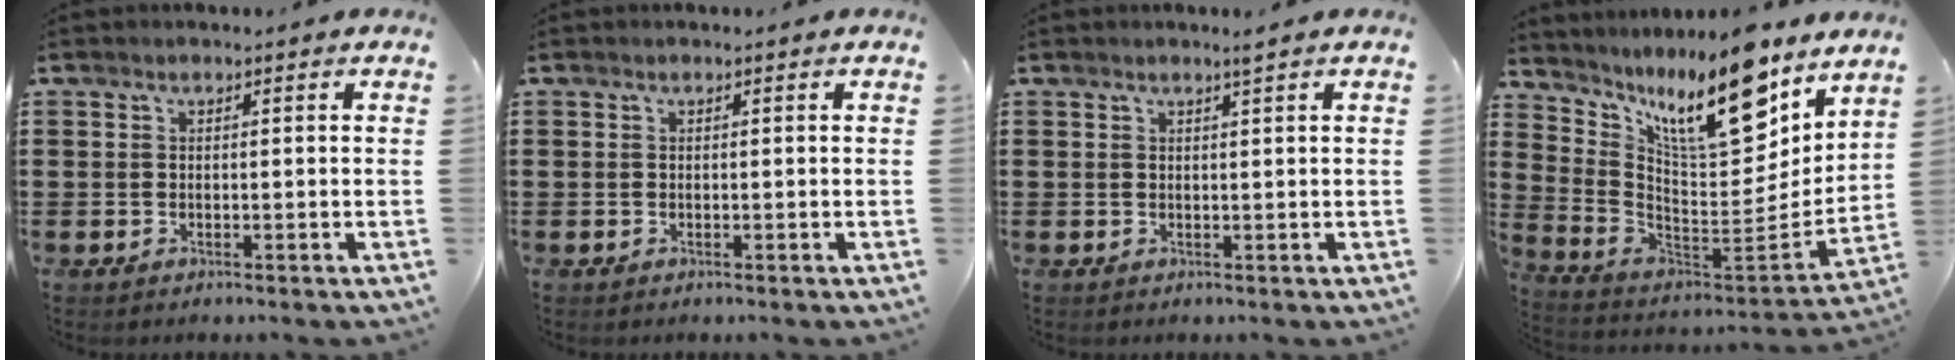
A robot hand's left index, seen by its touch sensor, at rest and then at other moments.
{"total": 0.0}
{"total": 1.2, "force": [1.0, -0.1, 0.7], "torque": [-0.014, -0.001, 0.018]}
{"total": 13.9, "force": [10.2, 2.9, 9.1], "torque": [-0.182, -0.062, 0.173]}